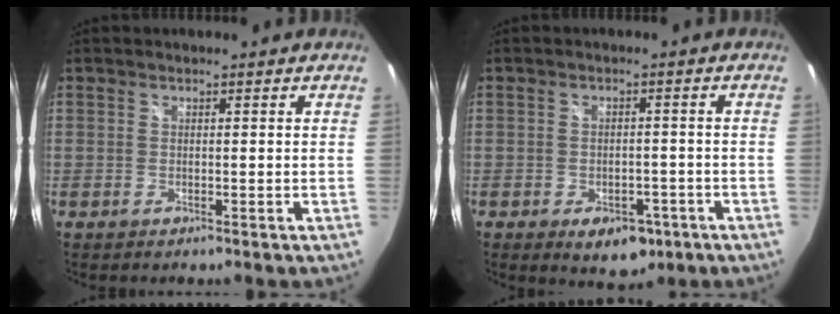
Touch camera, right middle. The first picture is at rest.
{"total": 7.3, "force": [-4.1, 4.4, 4.1], "torque": [-0.065, -0.003, -0.045]}